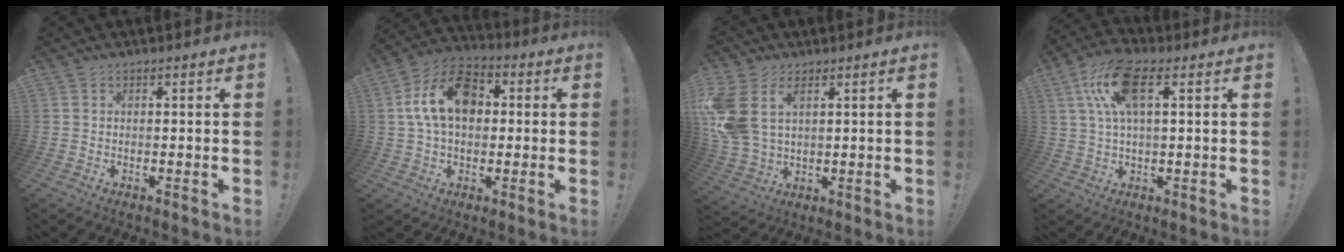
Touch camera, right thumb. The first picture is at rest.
{"total": 15.9, "force": [2.8, 10.9, 11.2], "torque": [-0.193, 0.012, 0.055]}
{"total": 11.1, "force": [4.5, 7.0, 7.4], "torque": [-0.155, -0.017, 0.089]}
{"total": 12.9, "force": [4.0, 5.2, 11.1], "torque": [-0.222, 0.004, 0.073]}